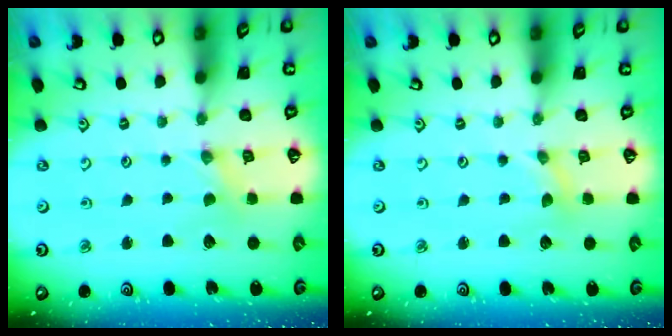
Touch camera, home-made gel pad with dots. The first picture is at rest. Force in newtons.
{"total": 0.5, "press": 0.5, "slide": 0.0}